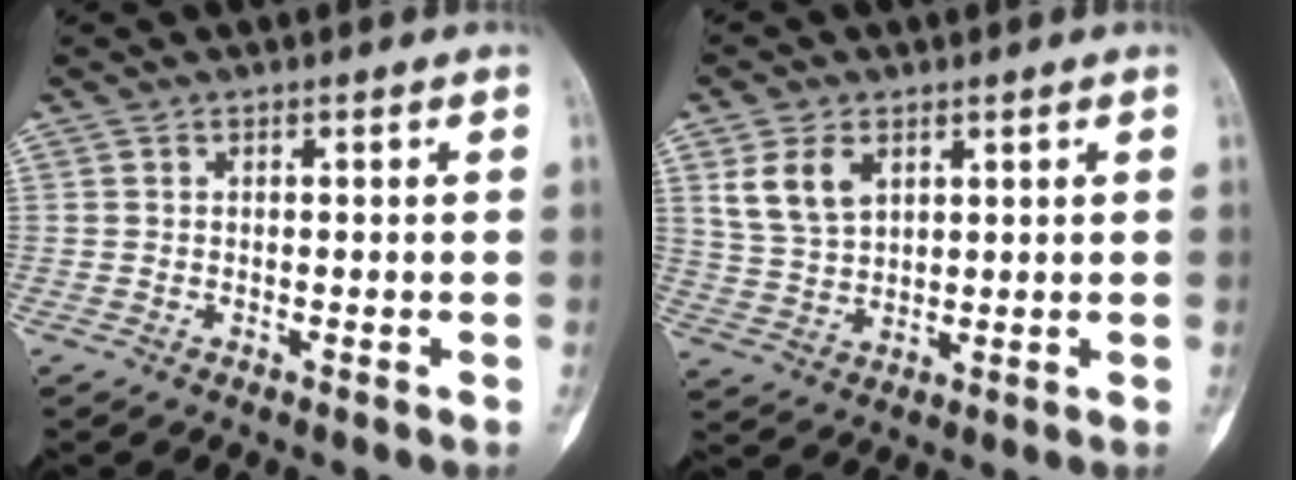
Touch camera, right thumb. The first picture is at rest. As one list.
[{"total": 7.5, "force": [3.3, 4.7, 4.7], "torque": [-0.081, -0.009, 0.073]}]